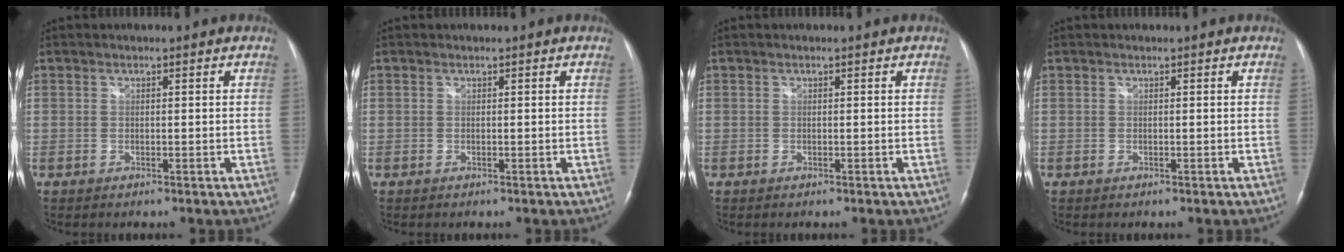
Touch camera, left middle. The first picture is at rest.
{"total": 0.0}
{"total": 0.0}
{"total": 0.0}